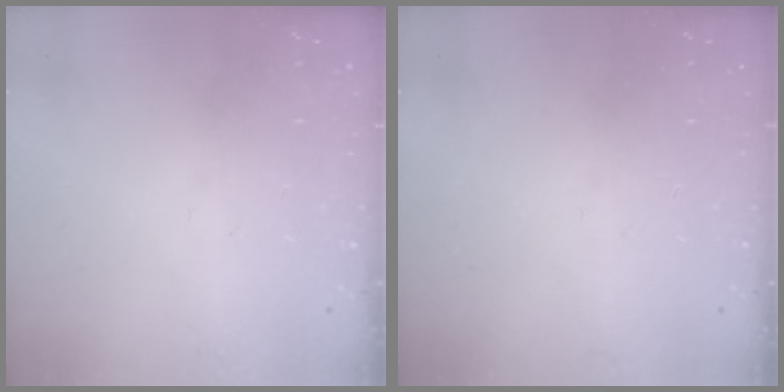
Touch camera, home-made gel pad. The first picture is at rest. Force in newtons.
{"total": 0.0}